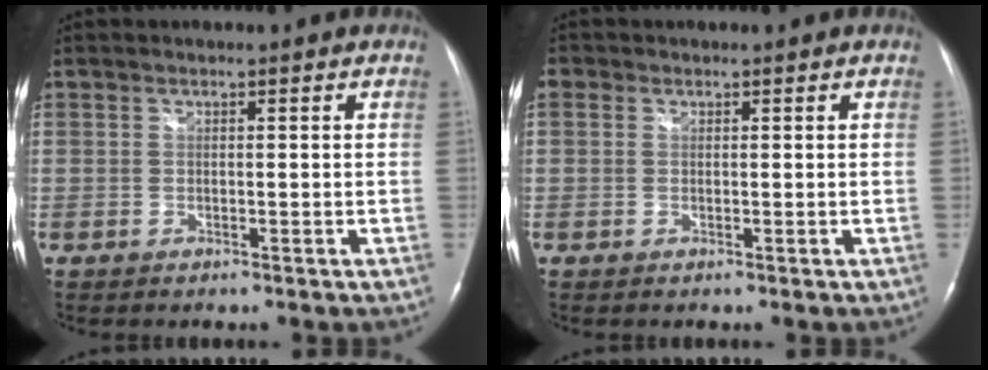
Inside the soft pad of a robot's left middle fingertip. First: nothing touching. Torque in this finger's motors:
{"motor_torque": [0.24, -0.26, 0.25, 0.08]}